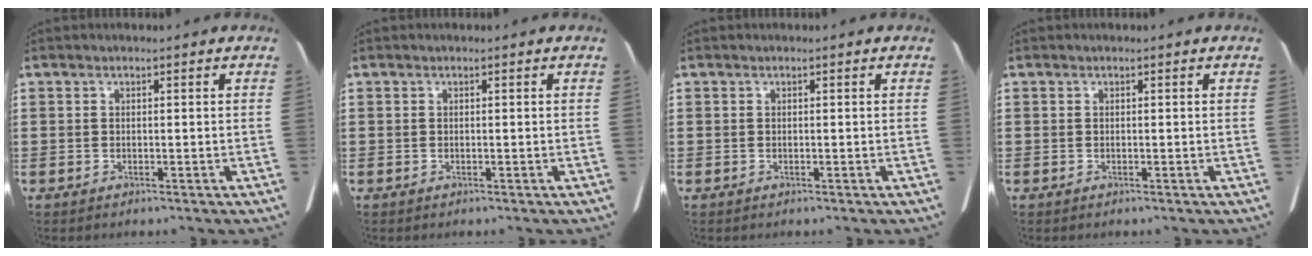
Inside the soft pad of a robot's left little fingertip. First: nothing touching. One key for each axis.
{"total": 0.0}
{"total": 0.0}
{"total": 0.0}